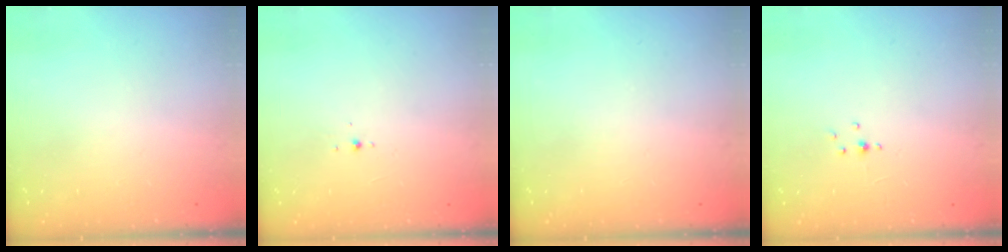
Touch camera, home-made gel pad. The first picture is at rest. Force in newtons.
{"total": 2.8, "press": 2.8, "slide": 0.7}
{"total": 0.0}
{"total": 1.8, "press": 1.8, "slide": 0.2}